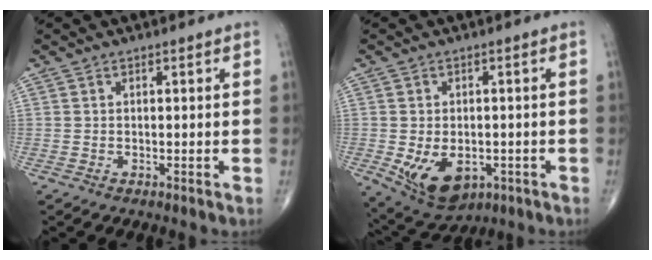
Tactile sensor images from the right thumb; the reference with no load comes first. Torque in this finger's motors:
{"motor_torque": [0.77, 0.71, 0.47, -0.68, 0.33]}